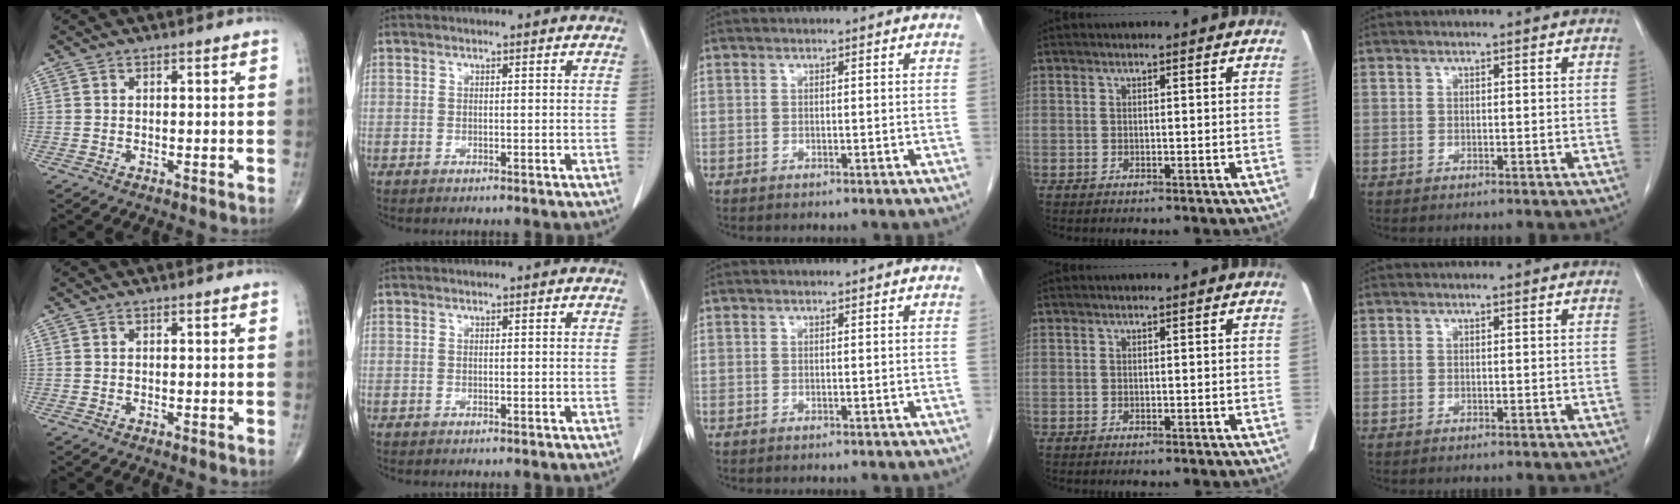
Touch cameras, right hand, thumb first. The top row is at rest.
{}